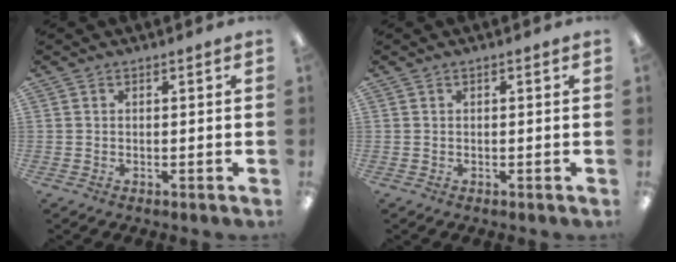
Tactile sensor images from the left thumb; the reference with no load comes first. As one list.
[{"total": 0.0}]